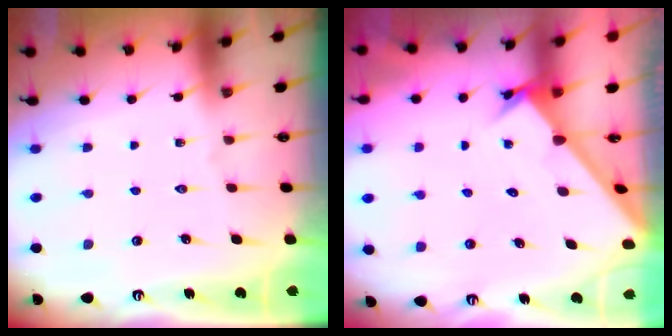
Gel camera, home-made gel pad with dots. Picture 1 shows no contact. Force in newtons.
{"total": 1.9, "press": 1.9, "slide": 0.1}